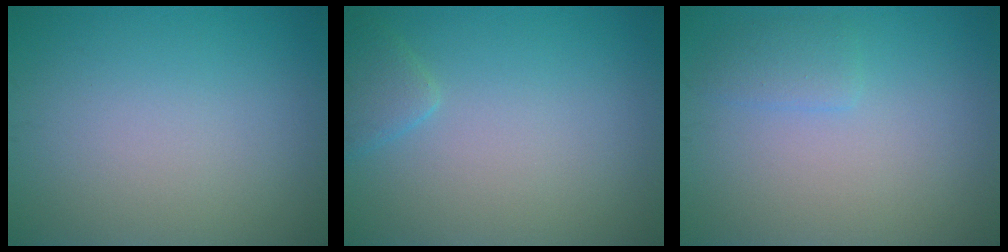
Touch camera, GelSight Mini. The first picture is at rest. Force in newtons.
{"total": 1.7, "press": 1.7, "slide": 0.2}
{"total": 1.5, "press": 1.5, "slide": 0.1}